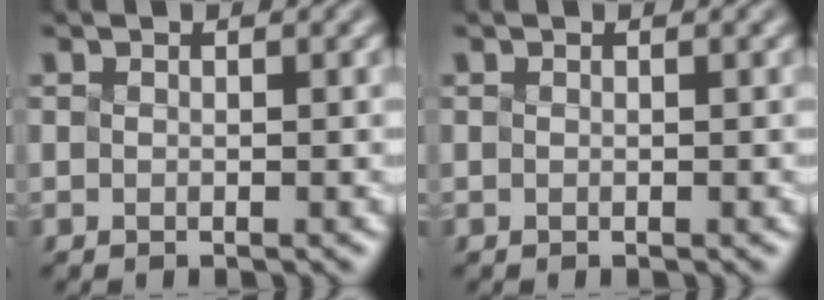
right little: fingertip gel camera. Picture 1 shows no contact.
{"total": 0.0}